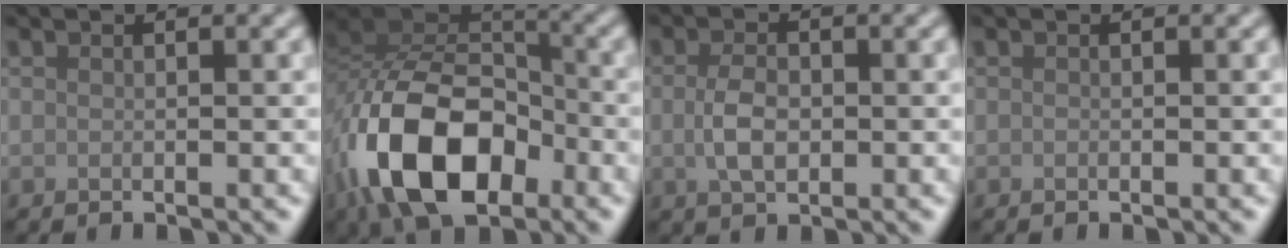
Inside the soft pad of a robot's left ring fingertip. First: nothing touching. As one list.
[{"total": 12.3, "force": [-5.5, 7.0, 8.4], "torque": [-0.164, 0.002, -0.112]}, {"total": 2.9, "force": [-0.2, 1.7, 2.3], "torque": [-0.051, -0.002, -0.005]}, {"total": 0.0}]